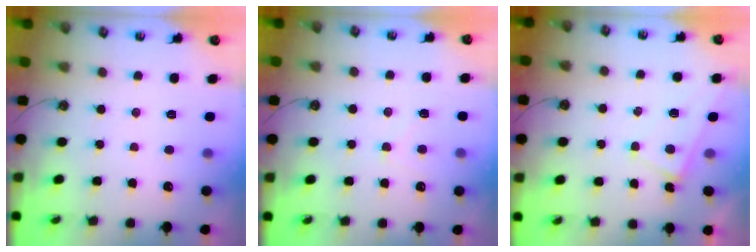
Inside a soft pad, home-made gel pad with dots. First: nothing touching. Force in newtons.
{"total": 2.9, "press": 2.9, "slide": 0.4}
{"total": 0.6, "press": 0.6, "slide": 0.2}